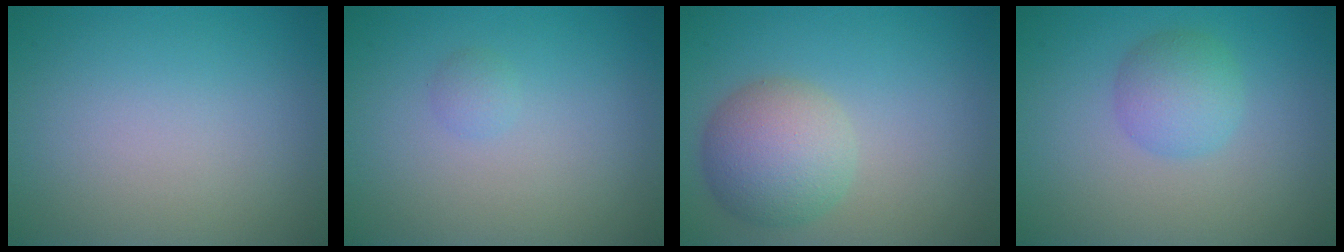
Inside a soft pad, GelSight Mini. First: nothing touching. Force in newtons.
{"total": 0.8, "press": 0.8, "slide": 0.0}
{"total": 5.2, "press": 5.2, "slide": 0.3}
{"total": 2.9, "press": 2.9, "slide": 0.1}